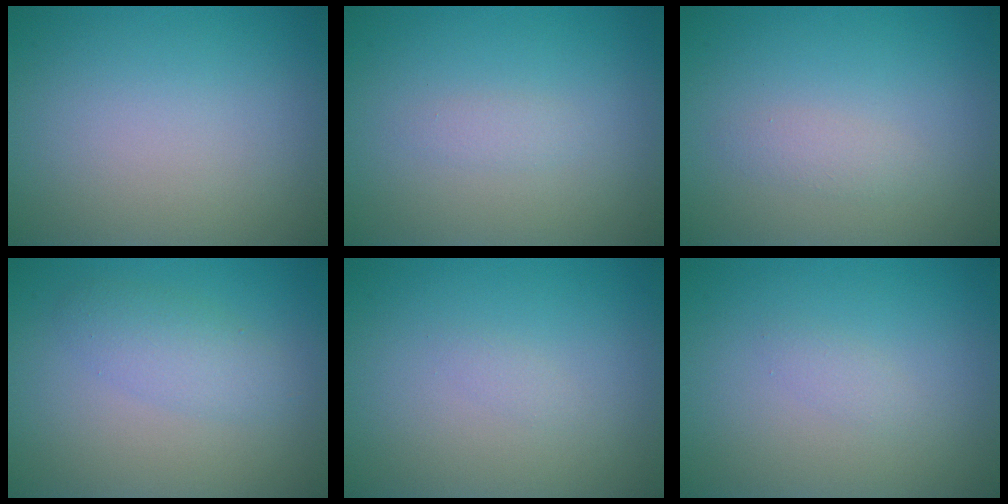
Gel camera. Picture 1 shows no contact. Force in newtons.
{"total": 0.9, "press": 0.9, "slide": 0.0}
{"total": 1.1, "press": 1.1, "slide": 0.0}
{"total": 2.4, "press": 2.4, "slide": 0.1}
{"total": 0.6, "press": 0.6, "slide": 0.0}
{"total": 0.8, "press": 0.8, "slide": 0.1}